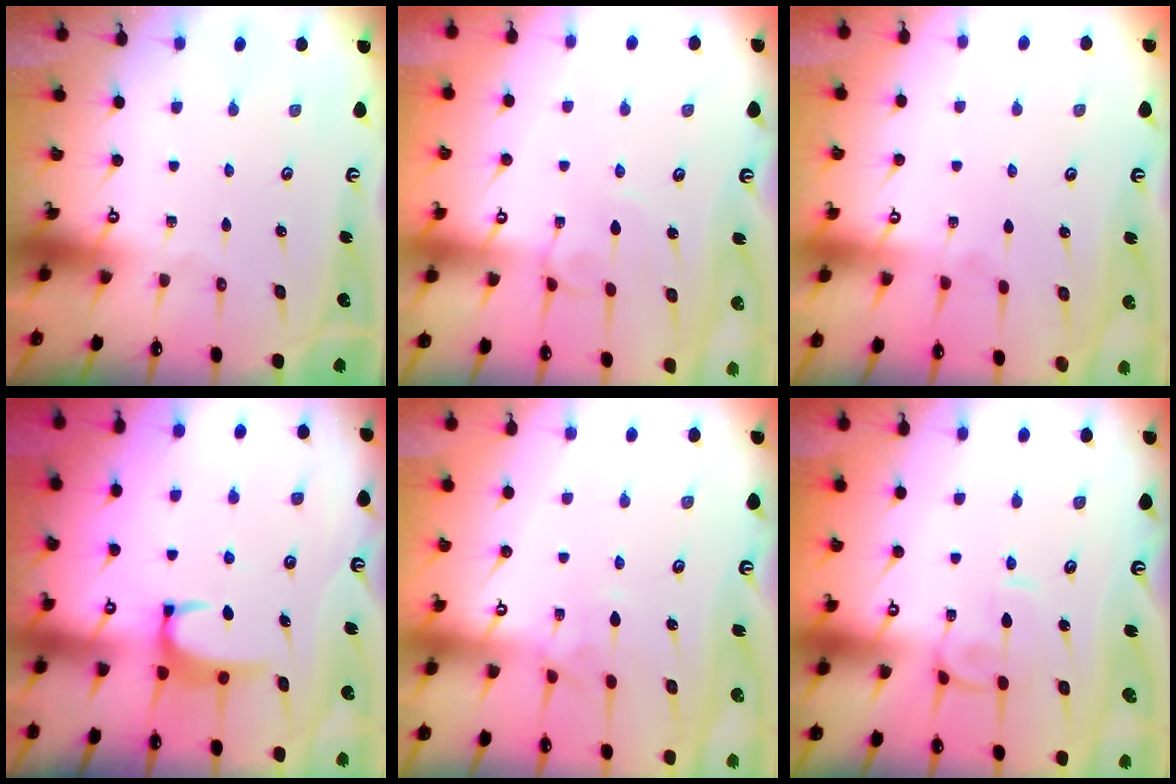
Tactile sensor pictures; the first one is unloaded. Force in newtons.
{"total": 2.5, "press": 2.5, "slide": 0.3}
{"total": 4.2, "press": 4.2, "slide": 0.3}
{"total": 3.0, "press": 3.0, "slide": 0.5}
{"total": 1.2, "press": 0.9, "slide": 0.8}
{"total": 0.7, "press": 0.2, "slide": 0.7}